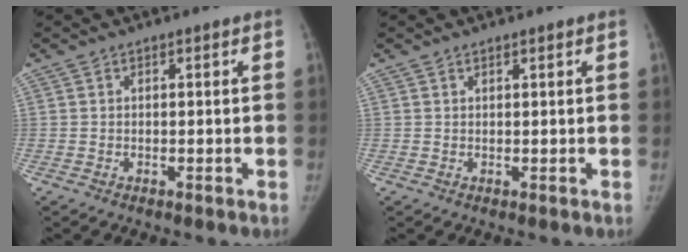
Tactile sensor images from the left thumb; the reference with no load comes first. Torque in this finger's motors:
{"motor_torque": [0.13, 0.00, -0.20, 0.04, 0.04]}